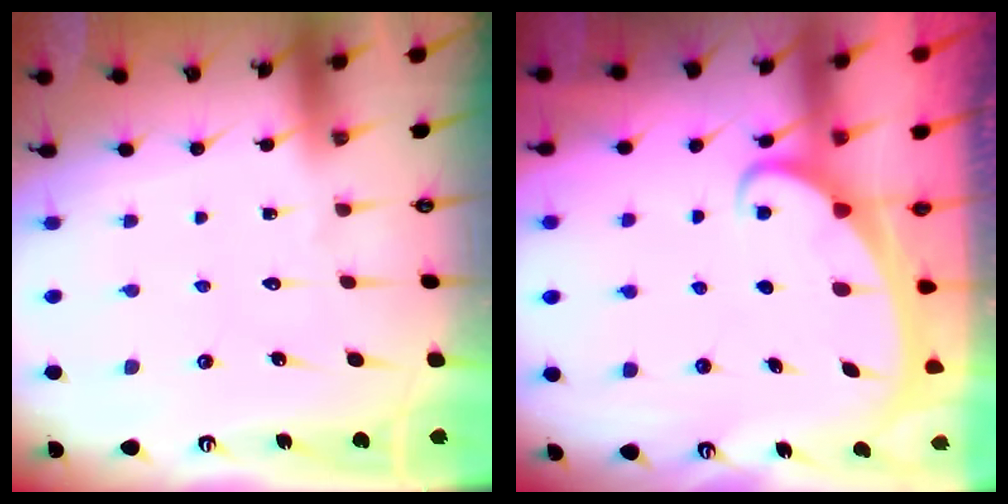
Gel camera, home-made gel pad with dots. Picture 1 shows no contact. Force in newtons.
{"total": 2.0, "press": 2.0, "slide": 0.3}